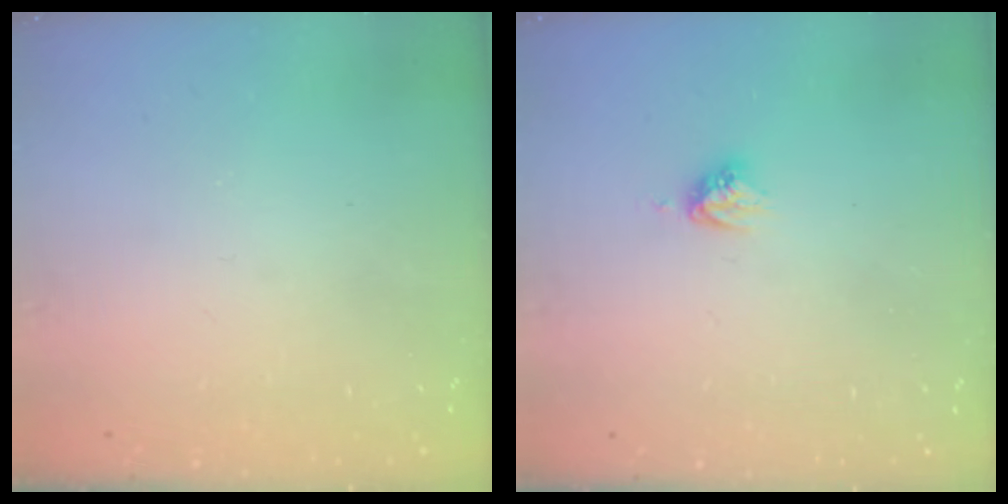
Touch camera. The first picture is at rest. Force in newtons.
{"total": 4.2, "press": 4.1, "slide": 0.6}